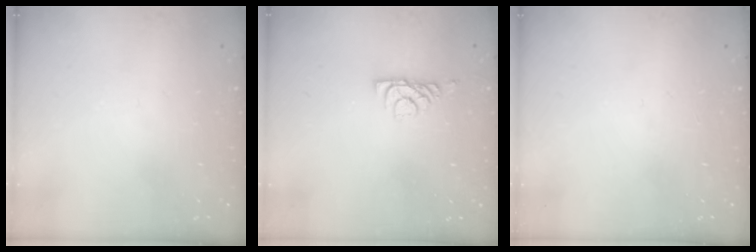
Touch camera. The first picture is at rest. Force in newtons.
{"total": 6.0, "press": 6.0, "slide": 0.8}
{"total": 0.0}